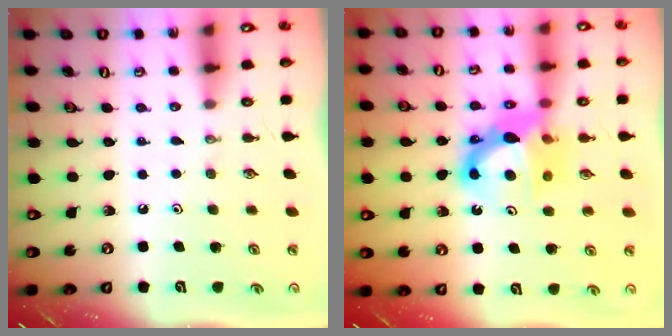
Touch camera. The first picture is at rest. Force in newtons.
{"total": 11.7, "press": 11.6, "slide": 1.3}